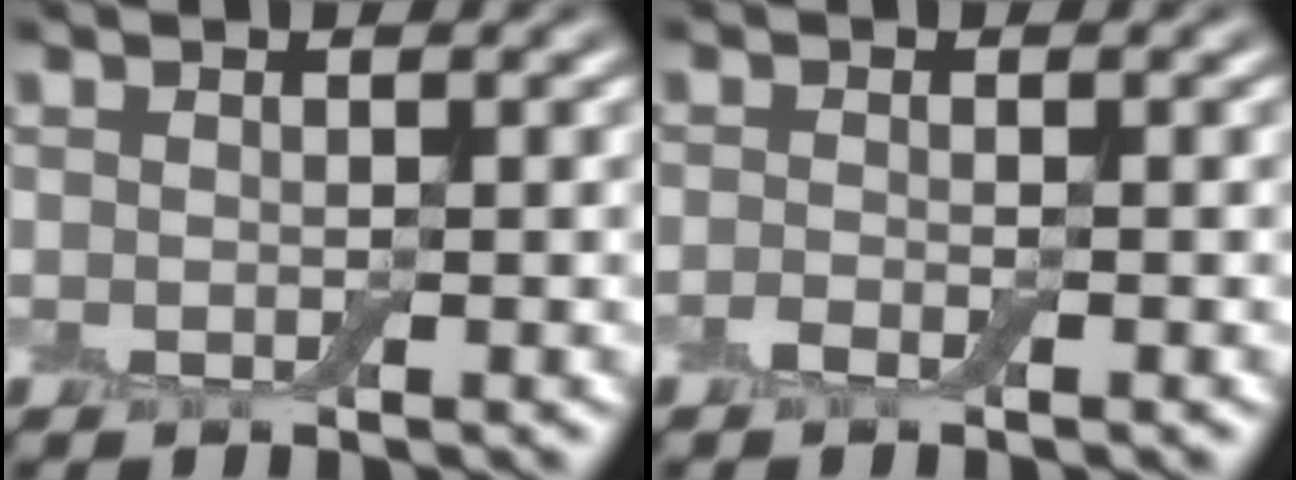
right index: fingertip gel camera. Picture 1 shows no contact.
{"total": 0.8, "force": [-0.6, 0.2, 0.5], "torque": [-0.012, 0.000, -0.013]}